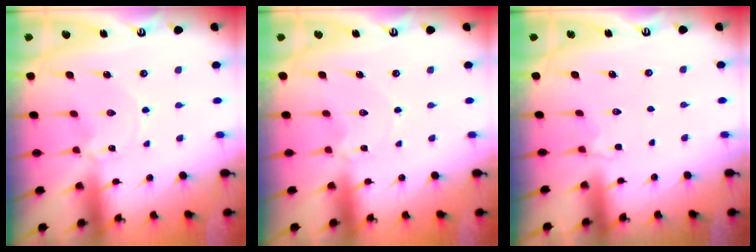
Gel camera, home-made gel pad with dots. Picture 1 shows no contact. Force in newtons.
{"total": 1.6, "press": 1.5, "slide": 0.2}
{"total": 2.3, "press": 2.0, "slide": 1.2}